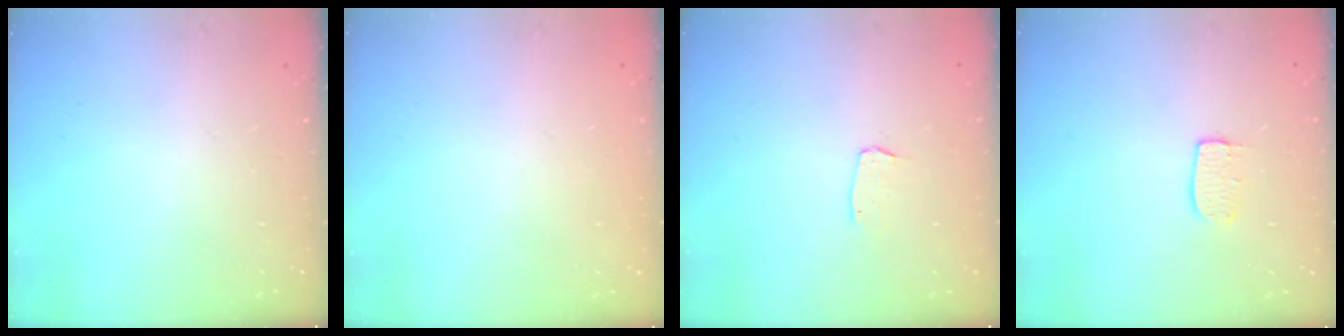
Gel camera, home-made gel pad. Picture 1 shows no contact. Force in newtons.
{"total": 0.0}
{"total": 3.6, "press": 3.6, "slide": 0.3}
{"total": 5.5, "press": 5.5, "slide": 0.1}